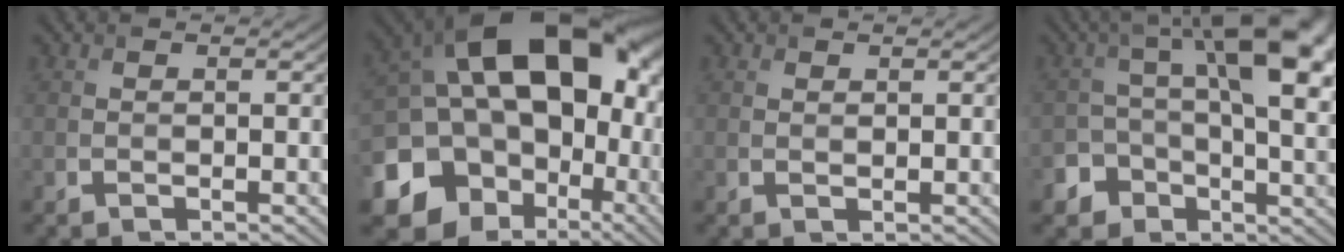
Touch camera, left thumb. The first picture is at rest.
{"total": 22.1, "force": [-0.4, 17.9, 13.0], "torque": [-0.262, -0.028, -0.003]}
{"total": 0.6, "force": [0.5, 0.1, 0.3], "torque": [-0.007, 0.000, 0.012]}
{"total": 13.0, "force": [0.8, 8.0, 10.2], "torque": [-0.153, -0.008, 0.016]}